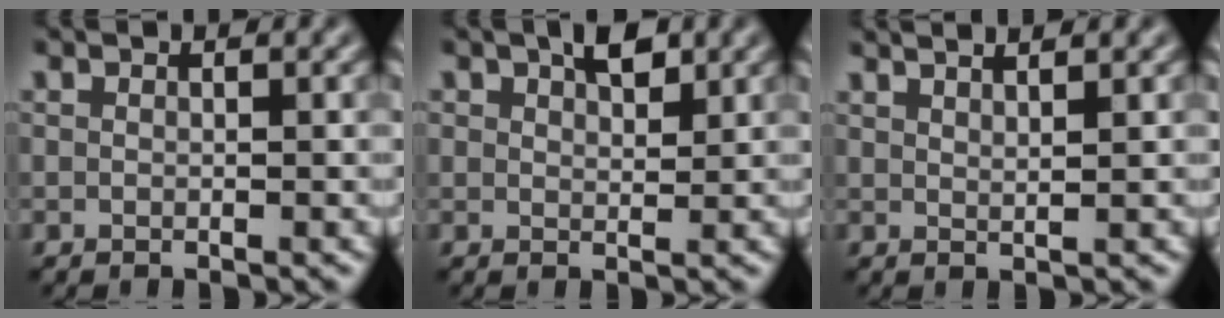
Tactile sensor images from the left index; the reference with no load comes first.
{"total": 2.3, "force": [1.2, 1.3, 1.5], "torque": [-0.024, 0.004, 0.024]}
{"total": 3.1, "force": [2.2, 1.0, 1.9], "torque": [0.000, 0.017, 0.006]}